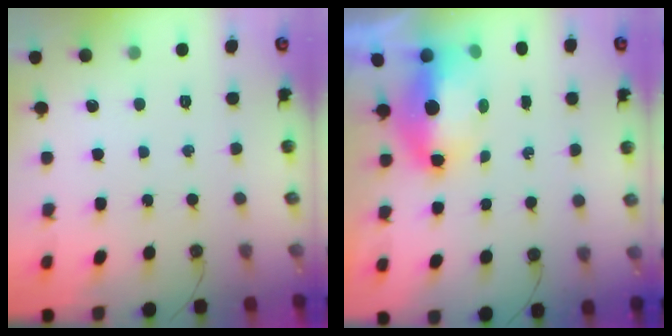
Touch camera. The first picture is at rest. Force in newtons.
{"total": 8.8, "press": 8.6, "slide": 1.6}